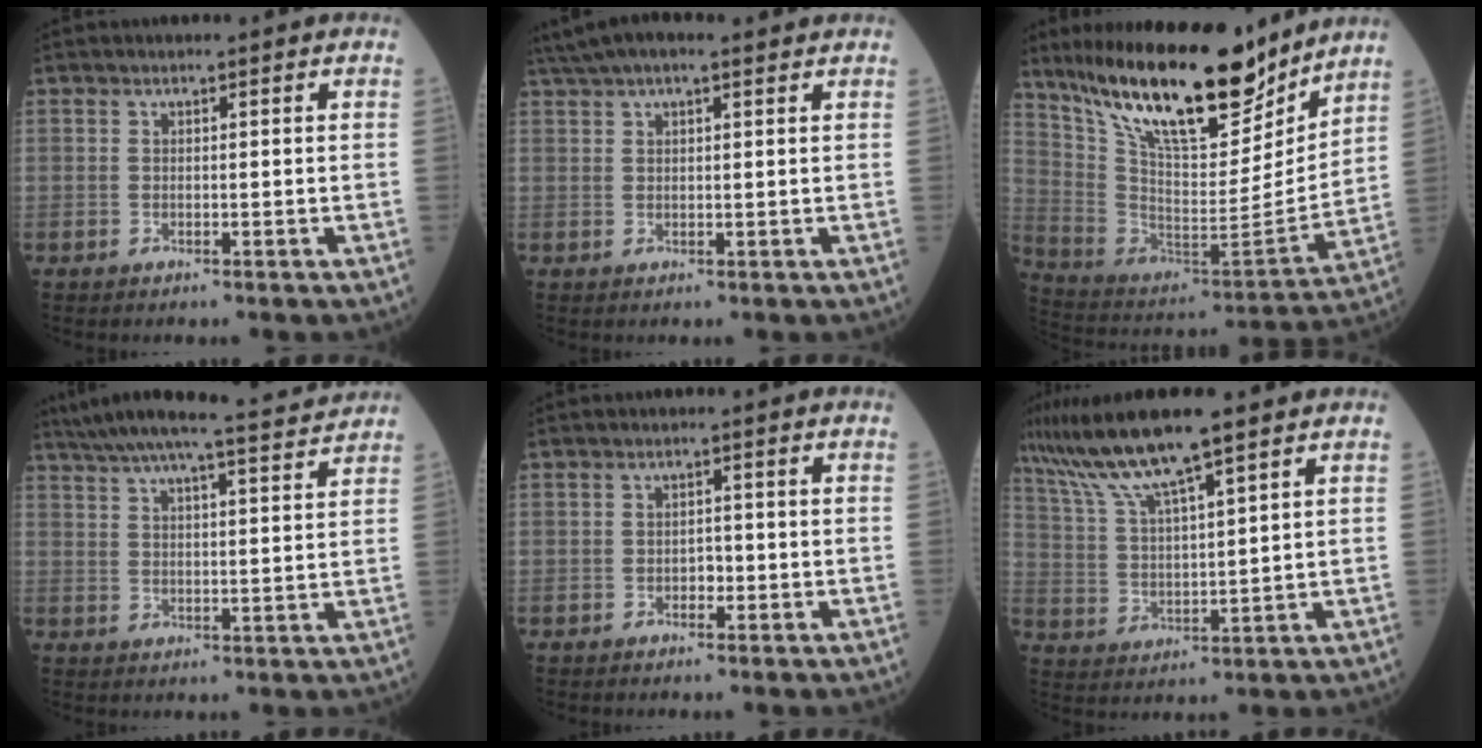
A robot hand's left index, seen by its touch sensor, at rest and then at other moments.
{"total": 7.9, "force": [5.9, 2.0, 4.9], "torque": [-0.087, 0.046, 0.096]}
{"total": 22.6, "force": [17.3, 5.9, 13.3], "torque": [-0.234, -0.025, 0.300]}
{"total": 13.8, "force": [12.9, -0.6, 4.9], "torque": [-0.092, -0.009, 0.178]}
{"total": 1.7, "force": [-1.2, 0.9, 0.8], "torque": [-0.008, -0.001, -0.022]}
{"total": 11.3, "force": [8.2, 0.7, 7.7], "torque": [-0.159, 0.012, 0.156]}